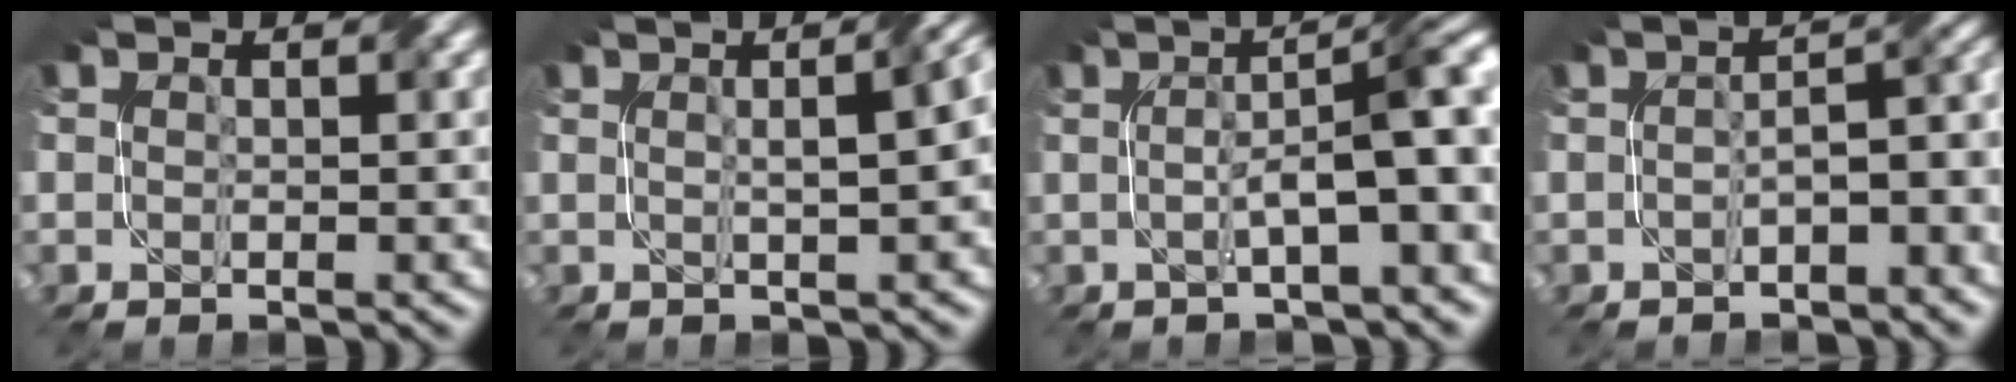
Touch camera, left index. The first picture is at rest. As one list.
[{"total": 7.2, "force": [1.1, 3.0, 6.5], "torque": [-0.034, 0.033, 0.001]}, {"total": 7.5, "force": [0.1, 1.8, 7.3], "torque": [-0.103, 0.016, -0.002]}, {"total": 4.3, "force": [-1.6, 1.3, 3.7], "torque": [-0.050, 0.010, -0.030]}]